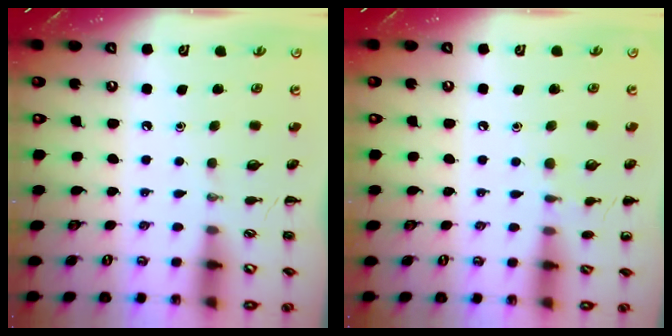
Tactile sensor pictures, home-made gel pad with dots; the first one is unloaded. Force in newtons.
{"total": 5.9, "press": 5.6, "slide": 1.8}